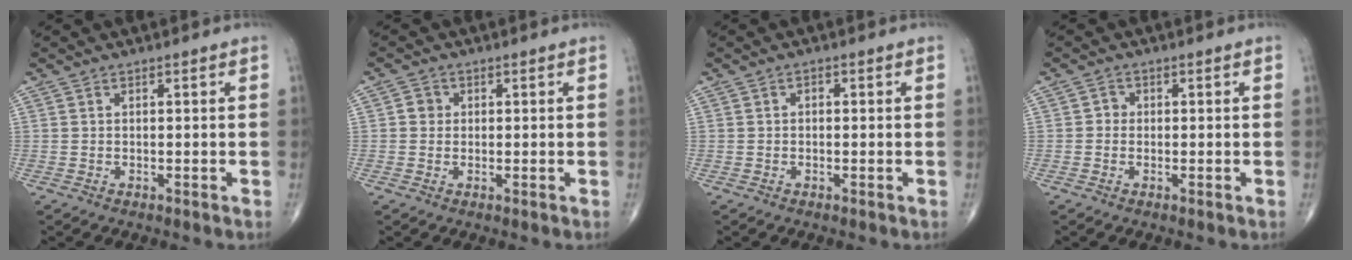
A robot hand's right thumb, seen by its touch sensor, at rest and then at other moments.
{"total": 2.0, "force": [0.1, 1.9, 0.7], "torque": [0.001, 0.004, -0.001]}
{"total": 0.9, "force": [0.0, 0.6, 0.6], "torque": [-0.001, 0.003, -0.005]}
{"total": 1.4, "force": [-0.2, 1.2, 0.5], "torque": [0.002, 0.005, -0.009]}